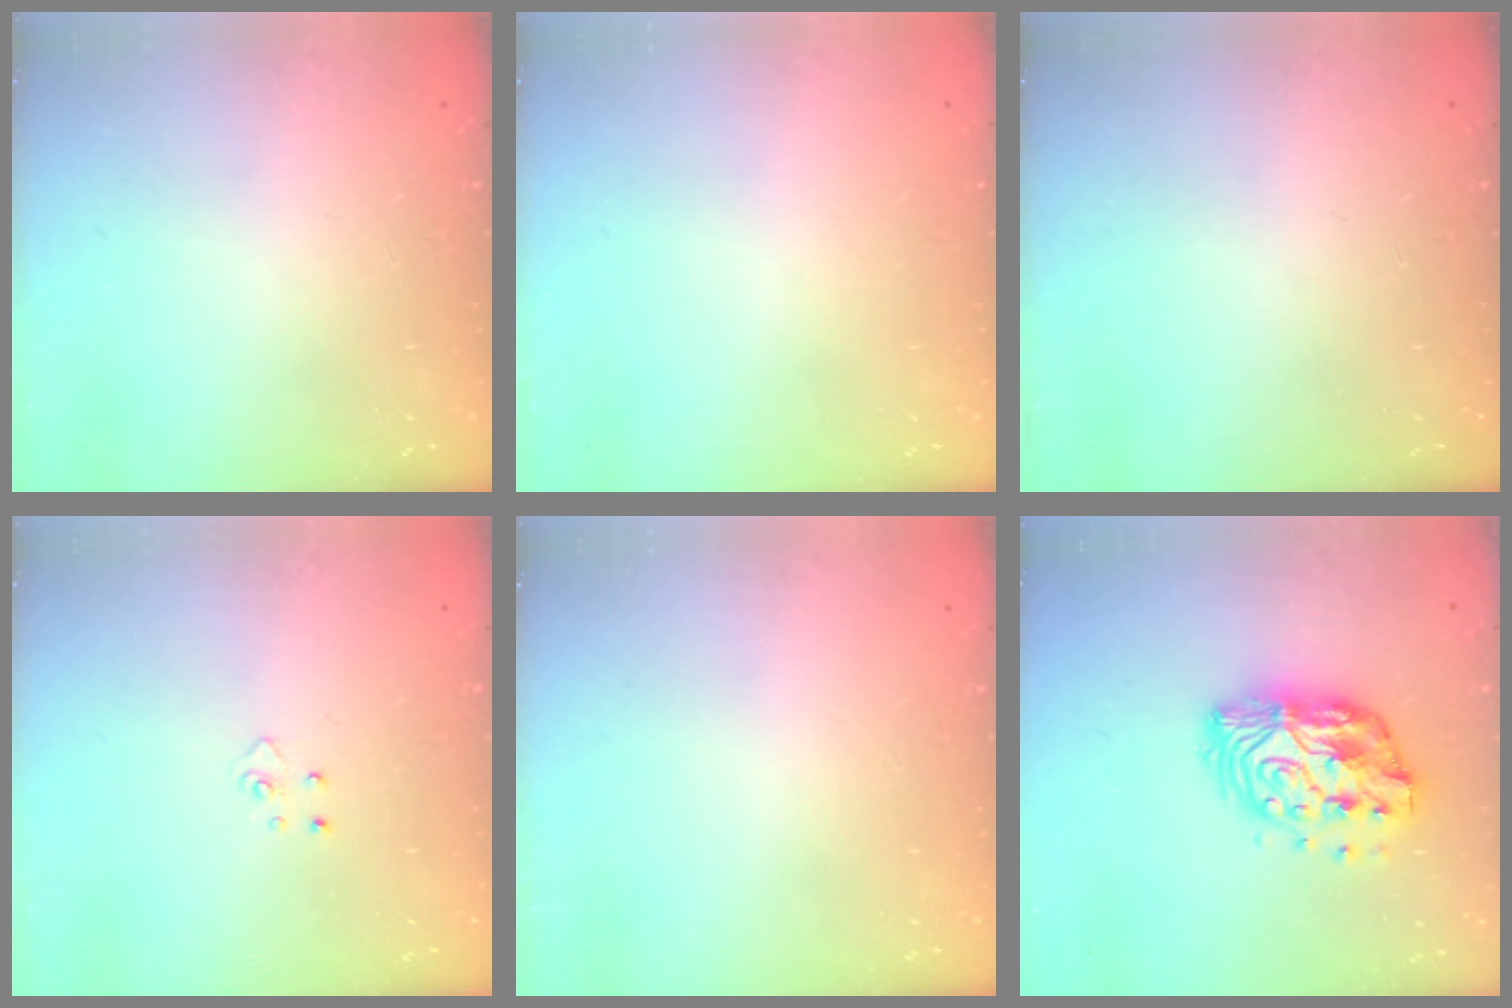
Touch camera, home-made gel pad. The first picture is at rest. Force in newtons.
{"total": 0.0}
{"total": 0.0}
{"total": 3.7, "press": 3.7, "slide": 0.3}
{"total": 0.0}
{"total": 14.0, "press": 13.9, "slide": 1.1}